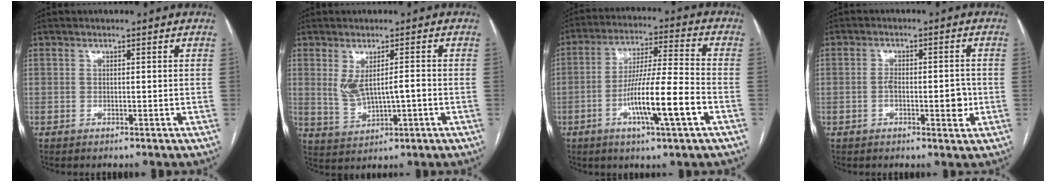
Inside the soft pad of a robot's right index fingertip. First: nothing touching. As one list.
[{"total": 5.5, "force": [0.0, 1.9, 5.2], "torque": [-0.101, 0.004, 0.016]}, {"total": 12.8, "force": [-4.7, 0.3, 12.0], "torque": [-0.213, -0.002, -0.083]}, {"total": 5.3, "force": [-1.2, 1.9, 4.8], "torque": [-0.072, 0.004, -0.017]}]